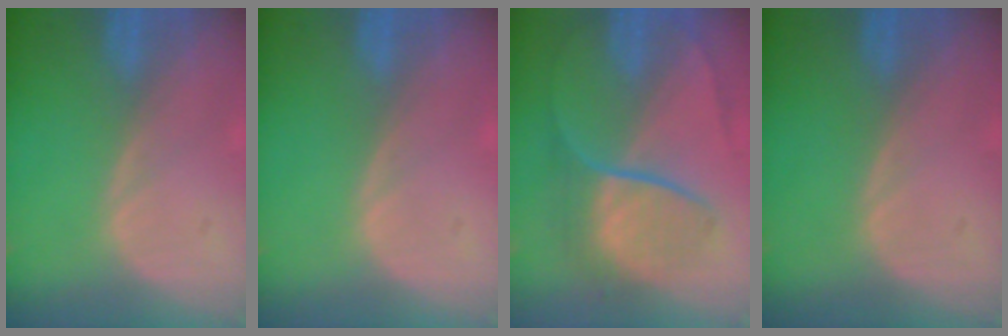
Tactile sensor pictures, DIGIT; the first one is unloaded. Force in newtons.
{"total": 0.0}
{"total": 7.8, "press": 7.5, "slide": 2.4}
{"total": 0.0}